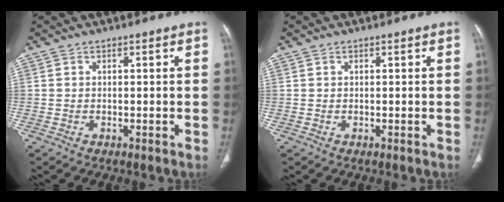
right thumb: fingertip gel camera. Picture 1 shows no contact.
{"total": 0.0}